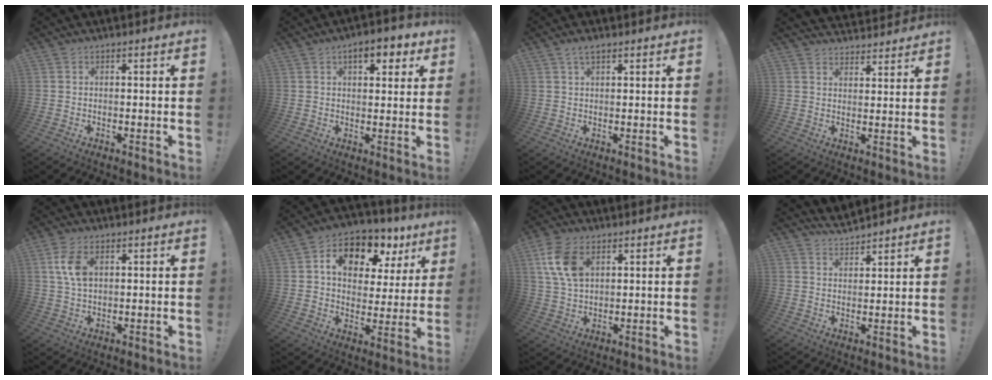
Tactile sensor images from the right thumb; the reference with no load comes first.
{"total": 7.2, "force": [3.8, 3.3, 5.1], "torque": [-0.063, -0.009, 0.061]}
{"total": 2.7, "force": [1.8, 0.9, 1.9], "torque": [-0.033, -0.005, 0.032]}
{"total": 3.8, "force": [3.4, 1.6, 0.5], "torque": [-0.001, -0.030, 0.061]}
{"total": 7.1, "force": [2.2, 4.1, 5.4], "torque": [-0.105, -0.004, 0.036]}
{"total": 12.6, "force": [6.8, 7.6, 7.5], "torque": [-0.116, -0.039, 0.118]}
{"total": 10.8, "force": [4.4, 6.7, 7.3], "torque": [-0.151, -0.006, 0.082]}
{"total": 4.9, "force": [4.6, 1.6, 0.8], "torque": [-0.018, -0.030, 0.086]}